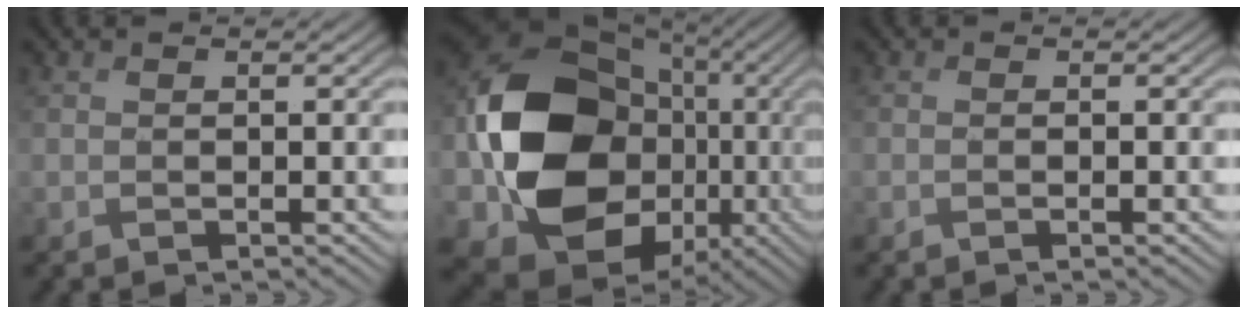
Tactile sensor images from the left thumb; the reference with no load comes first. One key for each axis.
{"total": 19.5, "fx": -1.9, "fy": 15.4, "fz": 11.7, "tx": -0.256, "ty": -0.020, "tz": -0.029}
{"total": 0.8, "fx": -0.2, "fy": -0.1, "fz": 0.8, "tx": -0.014, "ty": 0.000, "tz": -0.005}